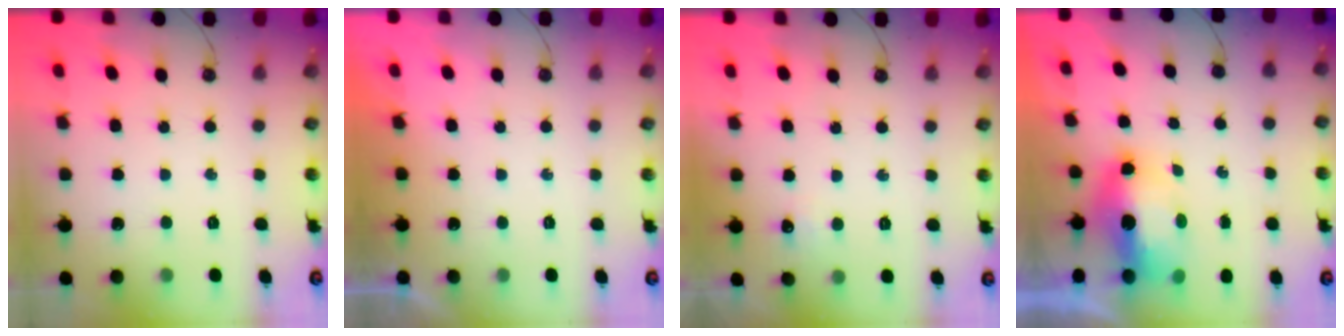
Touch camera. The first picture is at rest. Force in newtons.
{"total": 0.0}
{"total": 4.9, "press": 4.8, "slide": 0.6}
{"total": 8.6, "press": 8.5, "slide": 1.1}